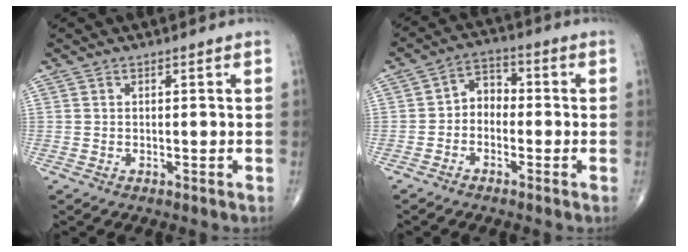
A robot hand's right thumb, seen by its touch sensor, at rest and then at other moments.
{"total": 5.0, "force": [-1.1, 3.9, 3.0], "torque": [-0.028, 0.027, -0.037]}